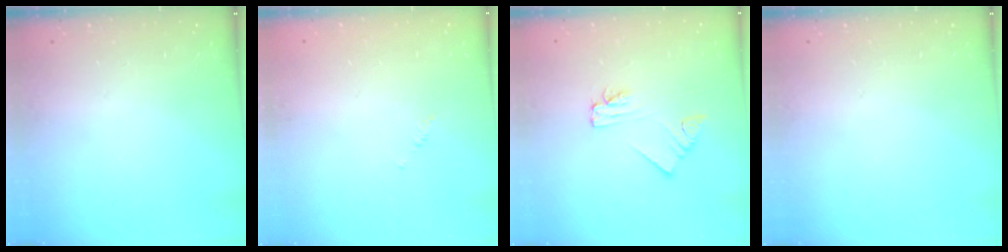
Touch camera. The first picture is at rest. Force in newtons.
{"total": 1.7, "press": 1.7, "slide": 0.3}
{"total": 2.0, "press": 2.0, "slide": 0.1}
{"total": 0.0}